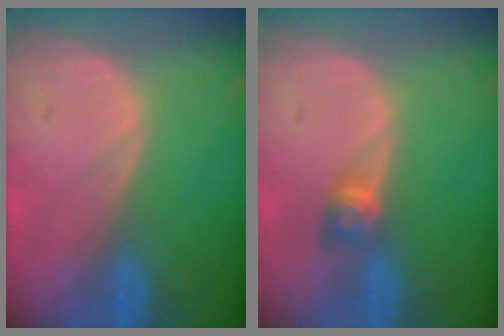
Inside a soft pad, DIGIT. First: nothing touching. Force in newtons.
{"total": 2.9, "press": 2.5, "slide": 1.5}